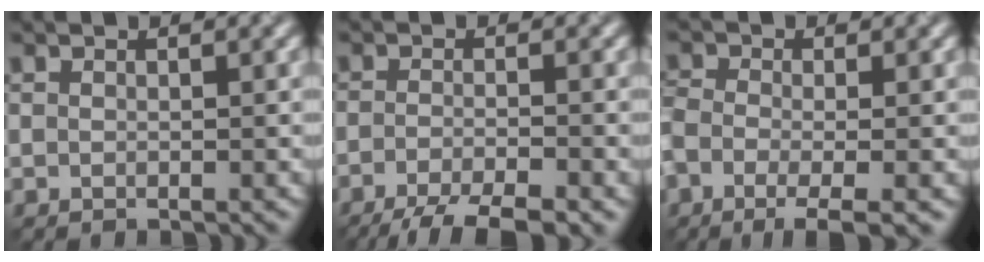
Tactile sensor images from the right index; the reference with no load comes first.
{"total": 6.5, "force": [-4.6, 1.4, 4.3], "torque": [-0.065, -0.009, -0.085]}
{"total": 4.4, "force": [-2.1, 1.7, 3.5], "torque": [-0.074, -0.004, -0.048]}